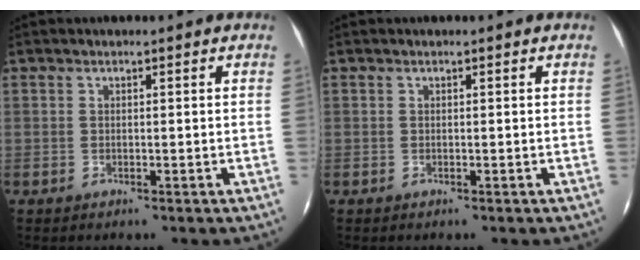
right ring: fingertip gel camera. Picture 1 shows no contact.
{"total": 0.0}